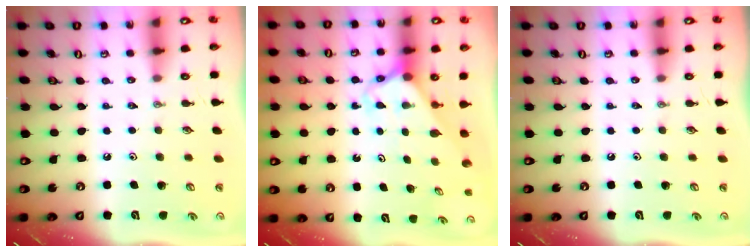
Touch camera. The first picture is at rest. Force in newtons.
{"total": 2.6, "press": 2.6, "slide": 0.1}
{"total": 0.0}